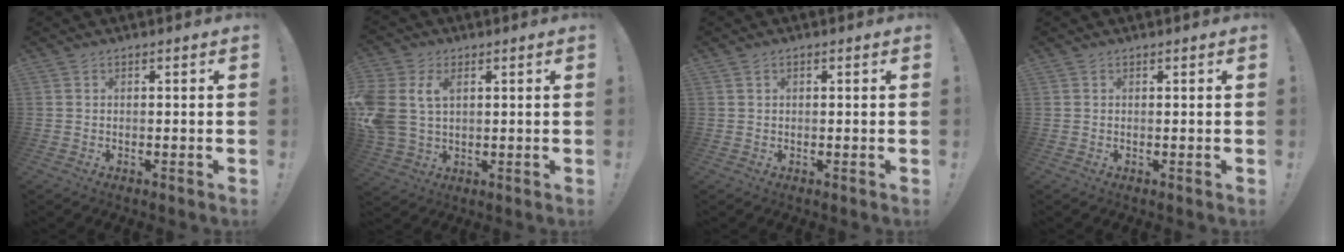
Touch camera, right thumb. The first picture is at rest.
{"total": 10.7, "force": [3.6, 7.5, 6.7], "torque": [-0.143, -0.009, 0.069]}
{"total": 0.5, "force": [0.2, 0.5, 0.2], "torque": [-0.005, 0.002, 0.003]}
{"total": 0.0}